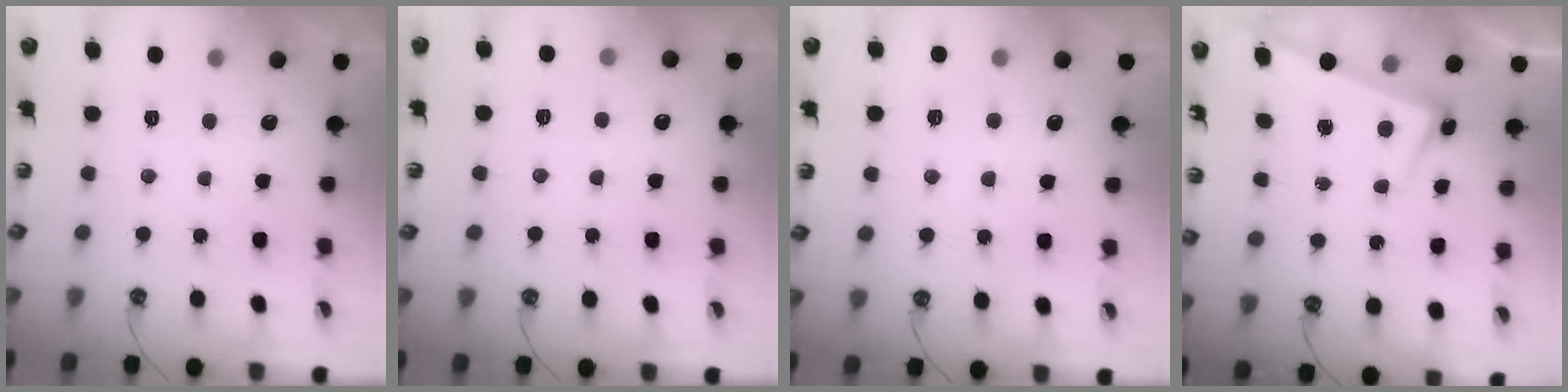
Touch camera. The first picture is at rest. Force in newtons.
{"total": 2.4, "press": 2.4, "slide": 0.2}
{"total": 5.0, "press": 5.0, "slide": 0.3}
{"total": 2.5, "press": 2.3, "slide": 1.0}